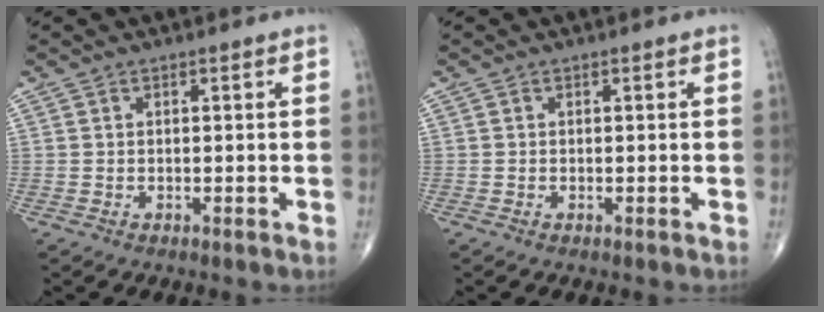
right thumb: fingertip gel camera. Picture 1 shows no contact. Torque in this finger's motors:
{"motor_torque": [-0.48, 0.38, 0.09, 0.14, 0.07]}